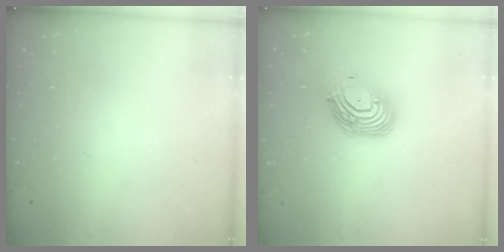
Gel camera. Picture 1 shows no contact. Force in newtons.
{"total": 12.8, "press": 12.8, "slide": 1.2}